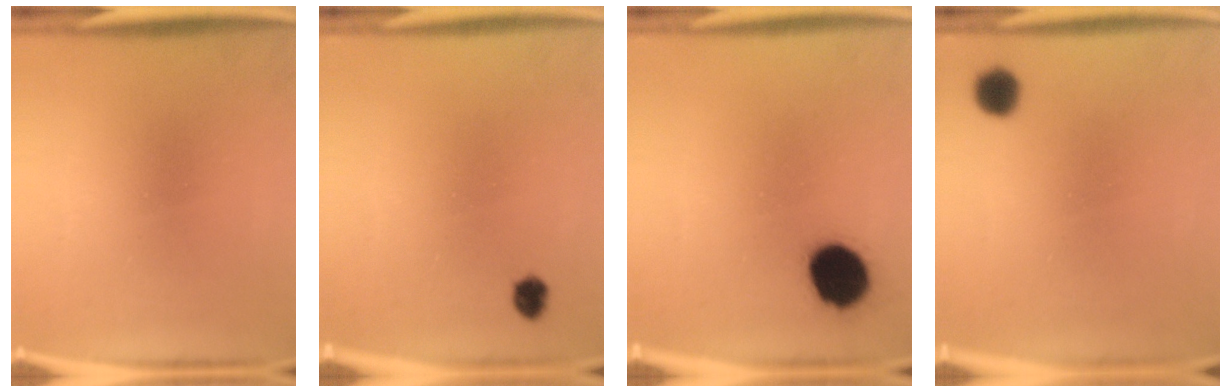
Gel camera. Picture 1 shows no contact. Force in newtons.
{"total": 2.1}
{"total": 11.3}
{"total": 5.5}